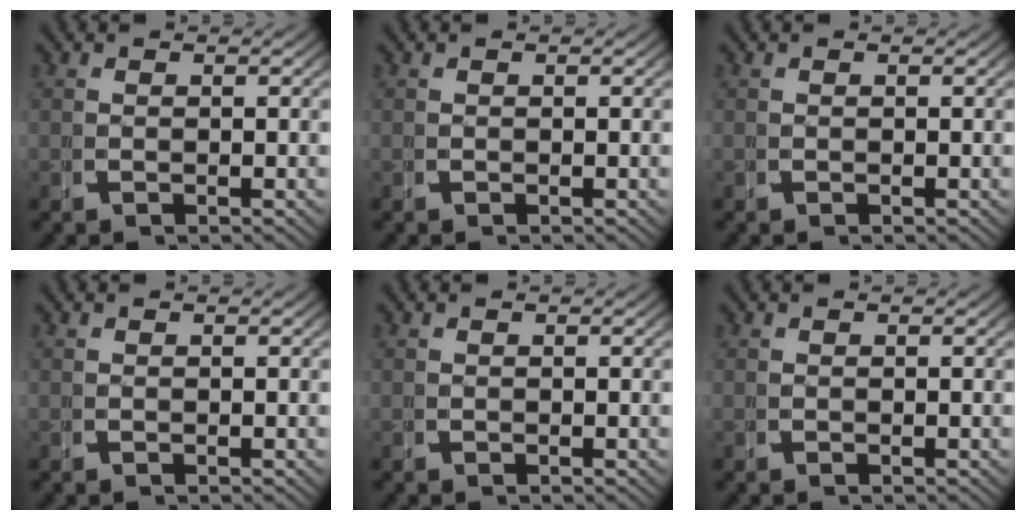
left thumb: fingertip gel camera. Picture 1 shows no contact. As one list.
[{"total": 0.0}, {"total": 0.0}, {"total": 0.0}, {"total": 0.0}, {"total": 0.0}]